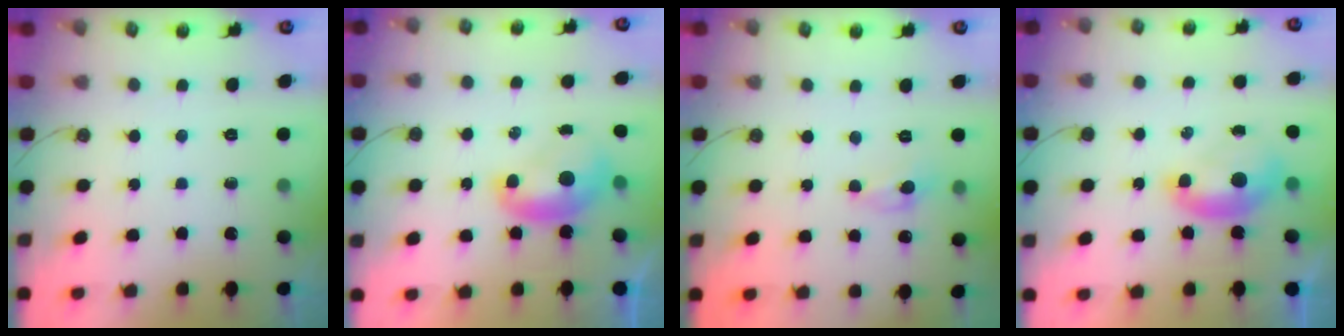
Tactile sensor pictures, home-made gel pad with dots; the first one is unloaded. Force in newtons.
{"total": 1.6, "press": 1.6, "slide": 0.1}
{"total": 0.0}
{"total": 1.5, "press": 1.4, "slide": 0.6}